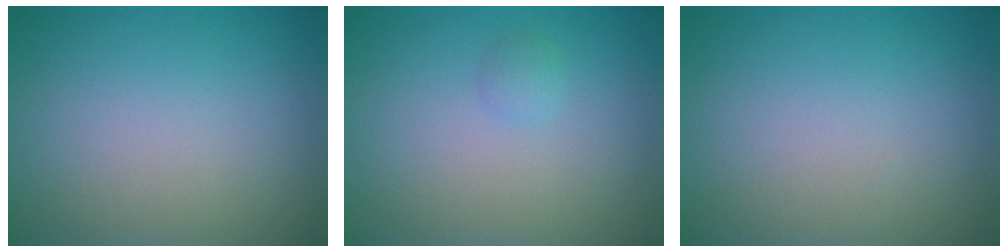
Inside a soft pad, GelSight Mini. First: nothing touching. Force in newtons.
{"total": 0.8, "press": 0.8, "slide": 0.0}
{"total": 0.0}